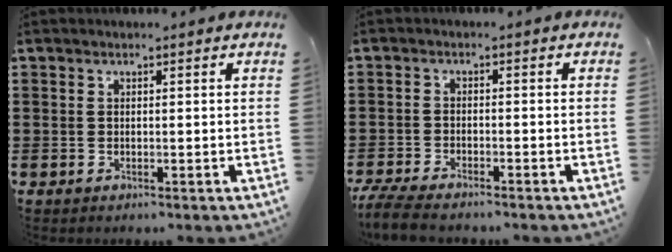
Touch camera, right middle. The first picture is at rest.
{"total": 3.8, "force": [-3.6, 0.2, 1.4], "torque": [-0.043, -0.010, -0.077]}